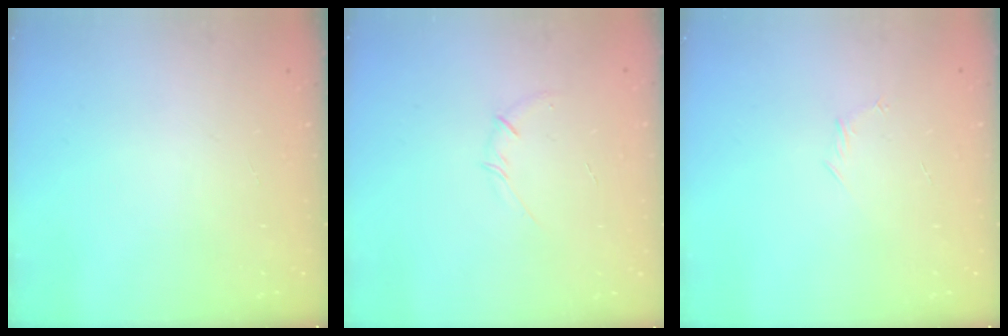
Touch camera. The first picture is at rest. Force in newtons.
{"total": 3.6, "press": 3.4, "slide": 1.2}
{"total": 4.1, "press": 3.9, "slide": 1.2}